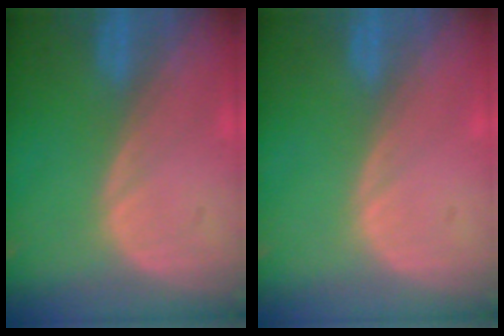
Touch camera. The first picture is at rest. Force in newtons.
{"total": 0.0}